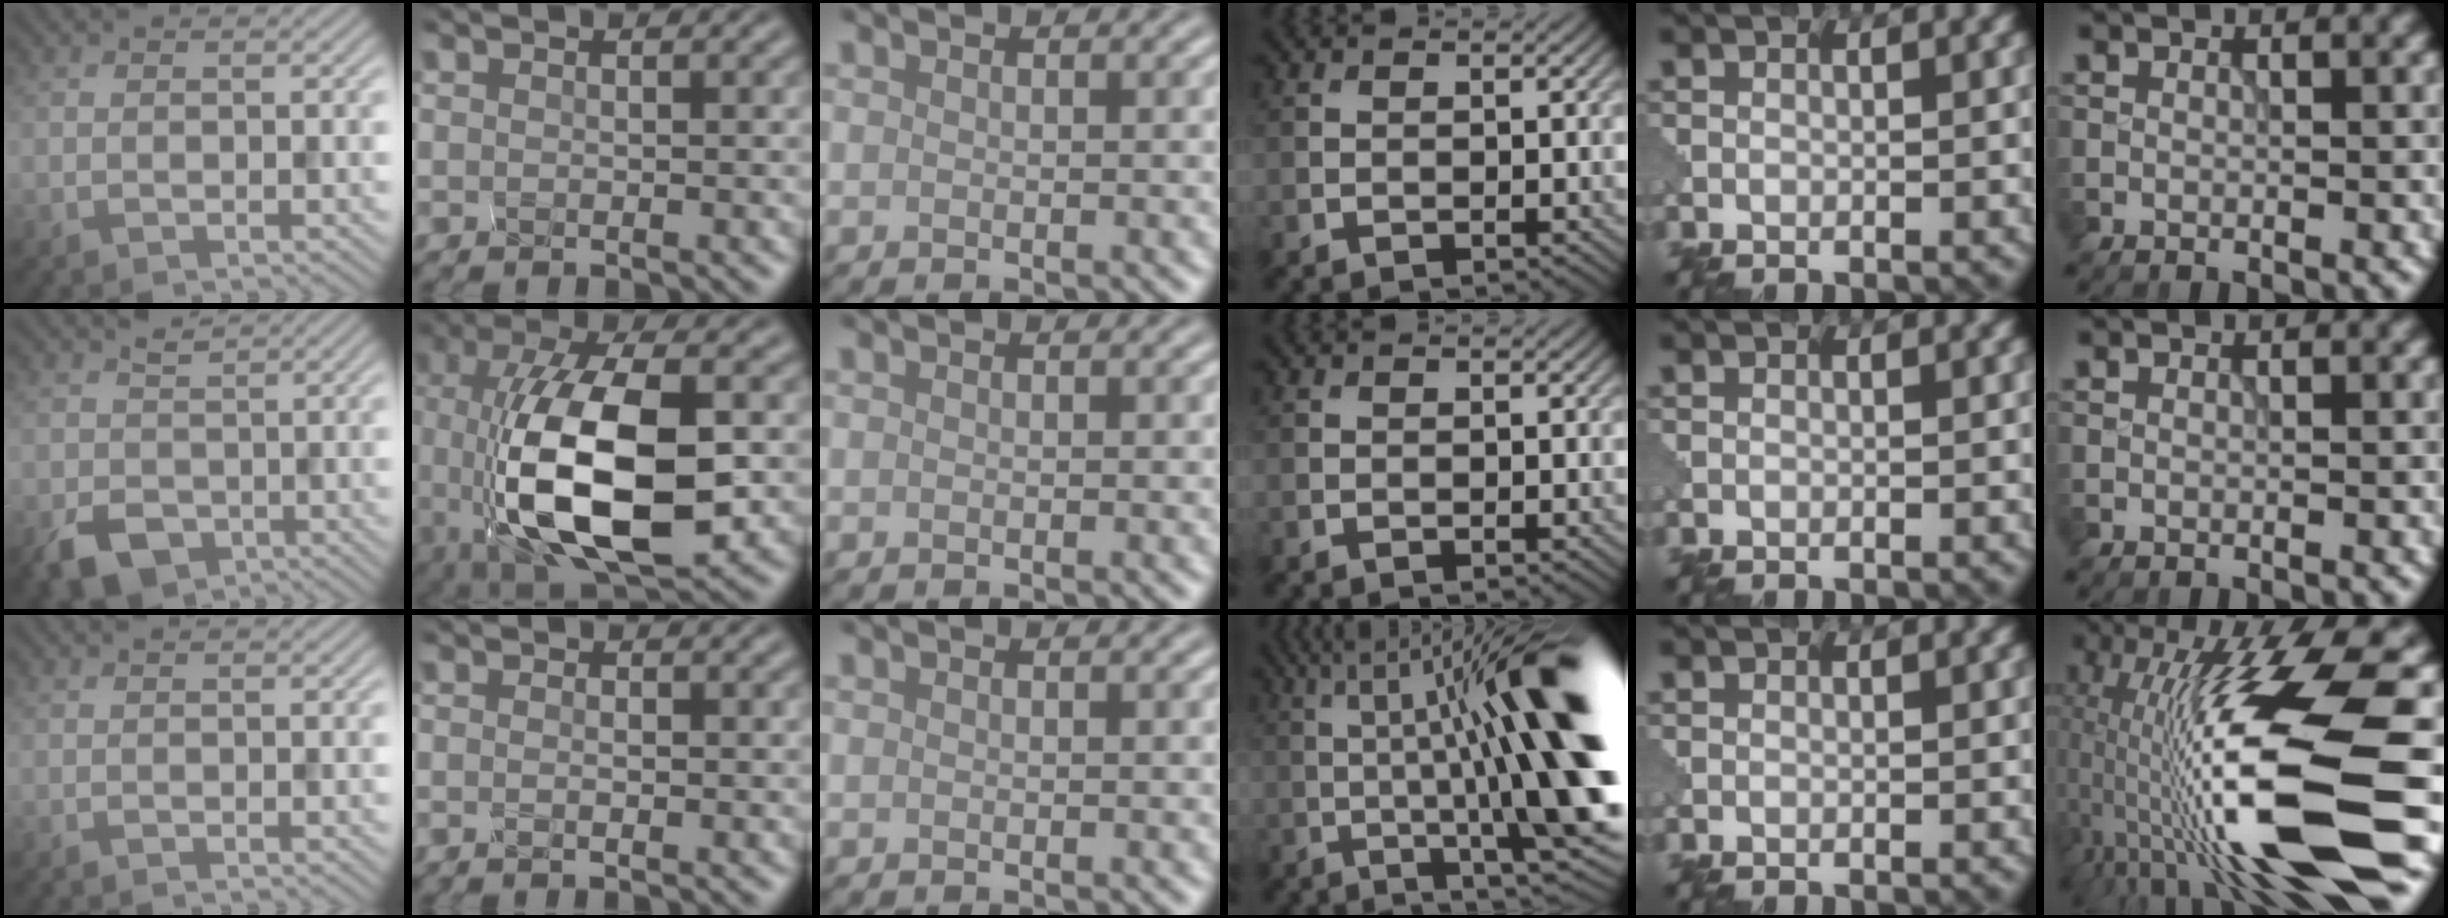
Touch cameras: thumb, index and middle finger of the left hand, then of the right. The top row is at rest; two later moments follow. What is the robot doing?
{"motion": "squeeze", "object": "hand grip exerciser"}